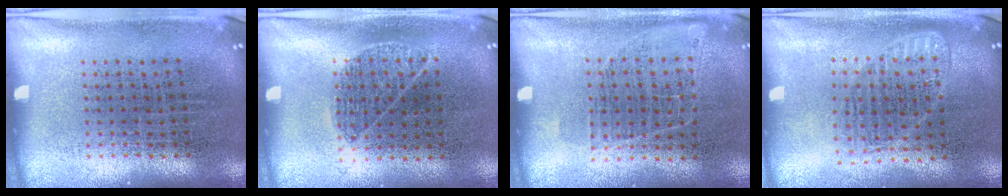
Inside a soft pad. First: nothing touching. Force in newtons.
{"total": 0.9, "press": 0.5, "slide": 0.7}
{"total": 1.0, "press": 0.9, "slide": 0.6}
{"total": 1.6, "press": 1.4, "slide": 0.8}